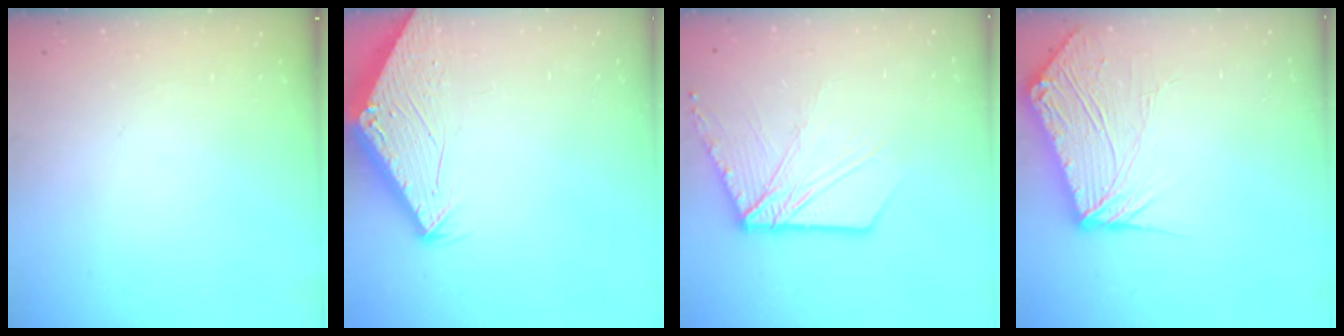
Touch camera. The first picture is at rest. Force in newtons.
{"total": 2.8, "press": 2.8, "slide": 0.1}
{"total": 14.0, "press": 13.9, "slide": 1.7}
{"total": 11.2, "press": 11.1, "slide": 1.4}